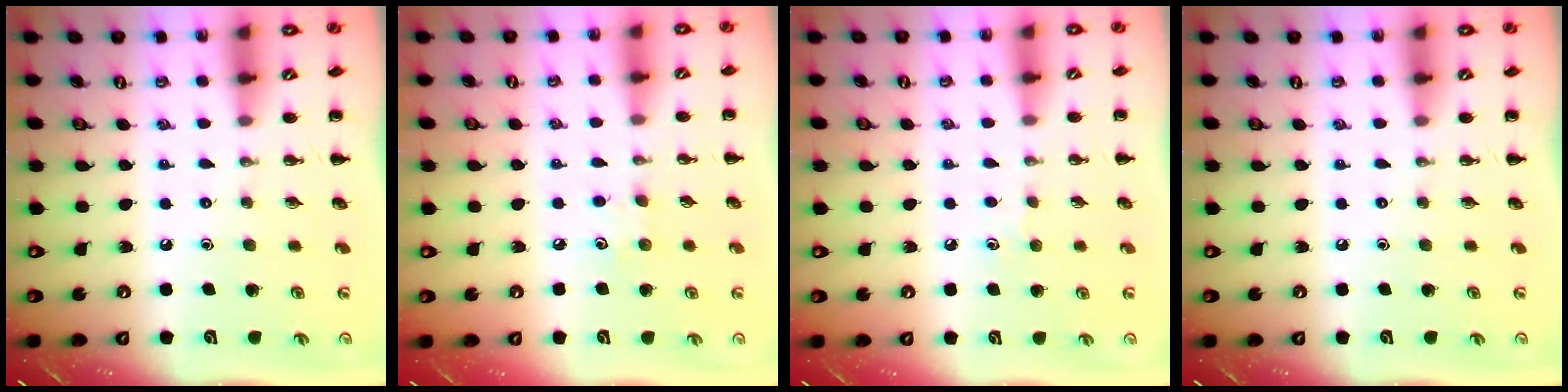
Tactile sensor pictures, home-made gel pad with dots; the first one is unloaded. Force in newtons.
{"total": 5.9, "press": 5.7, "slide": 1.5}
{"total": 3.9, "press": 3.7, "slide": 1.4}
{"total": 0.0}